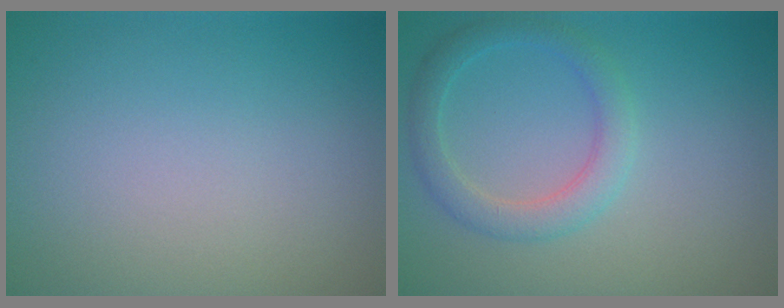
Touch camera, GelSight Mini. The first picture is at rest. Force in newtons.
{"total": 2.8, "press": 2.8, "slide": 0.1}